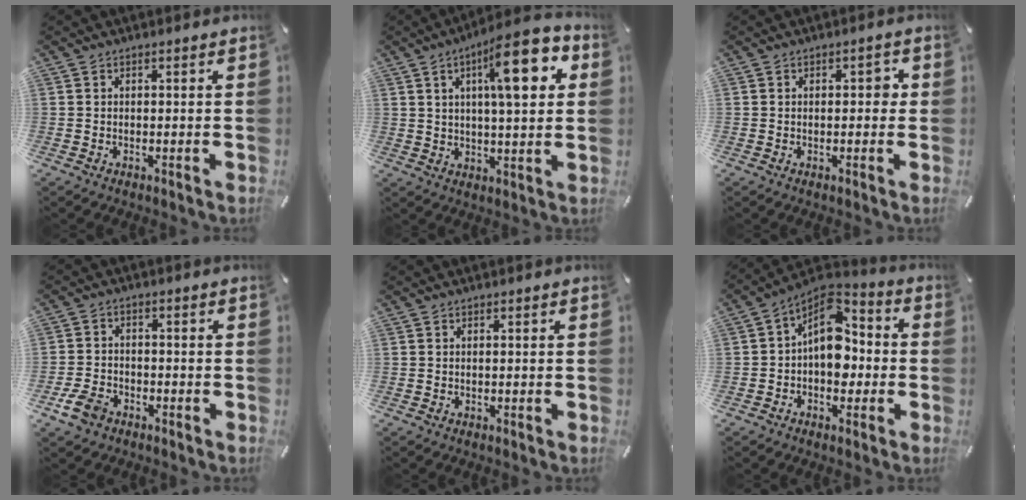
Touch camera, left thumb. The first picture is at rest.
{"total": 16.5, "force": [6.6, 5.6, 14.0], "torque": [-0.196, -0.021, 0.098]}
{"total": 2.1, "force": [0.2, 1.2, 1.7], "torque": [-0.008, 0.000, -0.005]}
{"total": 5.7, "force": [-3.1, 4.1, 2.4], "torque": [-0.053, 0.017, -0.058]}
{"total": 0.0}
{"total": 11.1, "force": [0.2, 8.0, 7.7], "torque": [-0.114, -0.011, 0.001]}